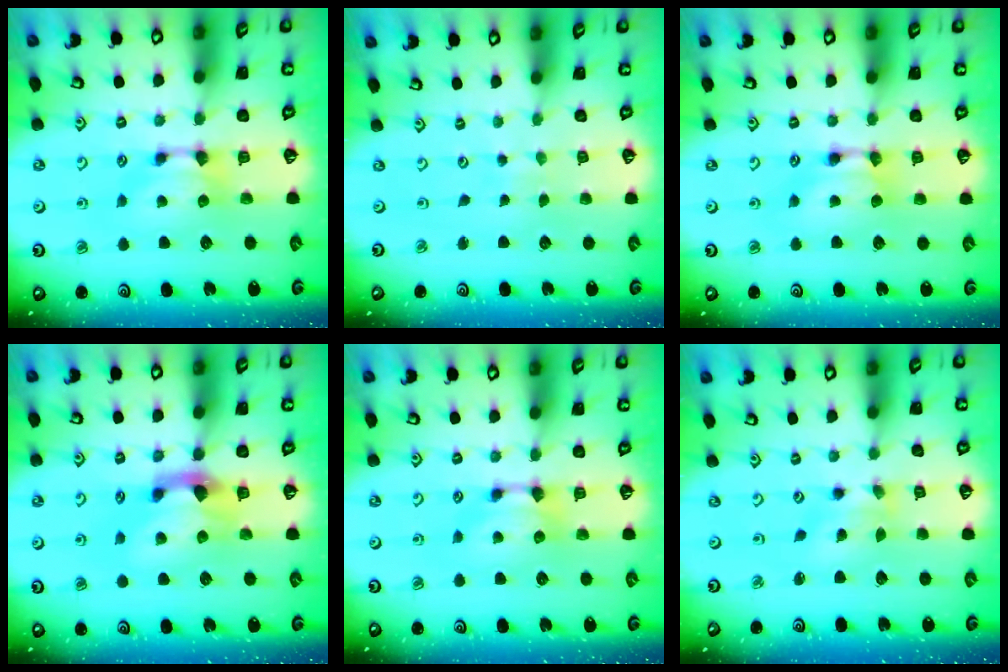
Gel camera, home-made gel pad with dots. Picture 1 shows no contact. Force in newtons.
{"total": 5.8, "press": 5.8, "slide": 0.3}
{"total": 1.6, "press": 1.6, "slide": 0.1}
{"total": 2.9, "press": 2.6, "slide": 1.5}
{"total": 0.0}
{"total": 1.4, "press": 0.9, "slide": 1.1}